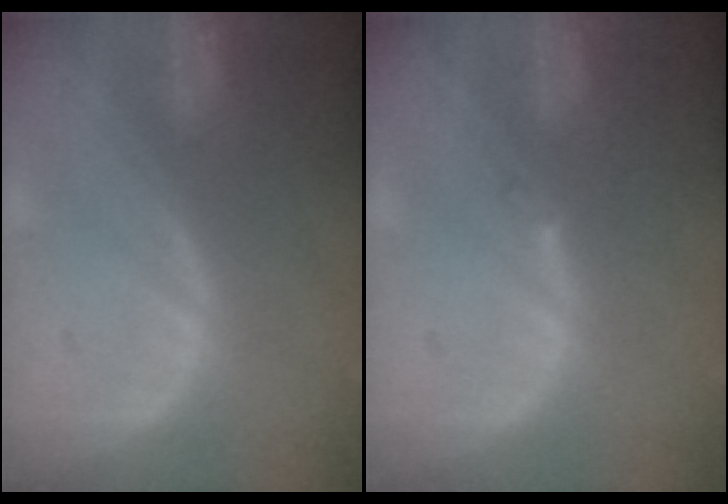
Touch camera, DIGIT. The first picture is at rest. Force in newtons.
{"total": 0.5, "press": 0.5, "slide": 0.1}